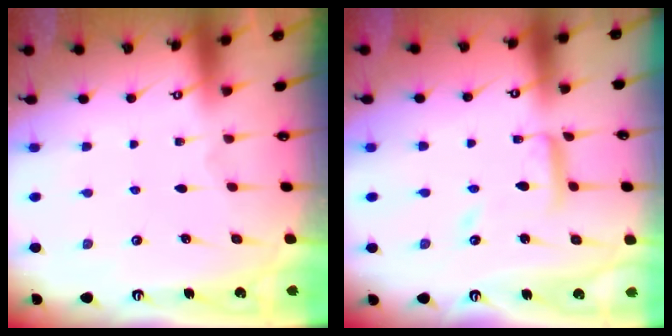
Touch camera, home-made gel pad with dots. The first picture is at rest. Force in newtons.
{"total": 10.3, "press": 10.2, "slide": 0.9}